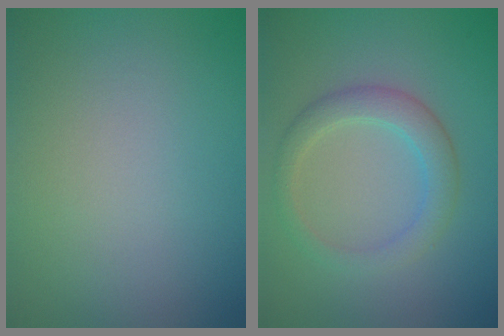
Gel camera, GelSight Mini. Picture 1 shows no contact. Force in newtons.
{"total": 3.0, "press": 3.0, "slide": 0.2}